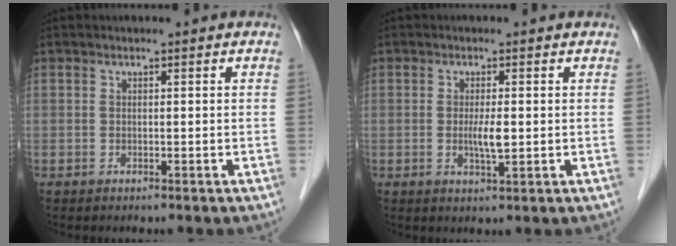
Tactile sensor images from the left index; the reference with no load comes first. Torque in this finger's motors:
{"motor_torque": [0.65, 0.51, 0.18, 0.09]}